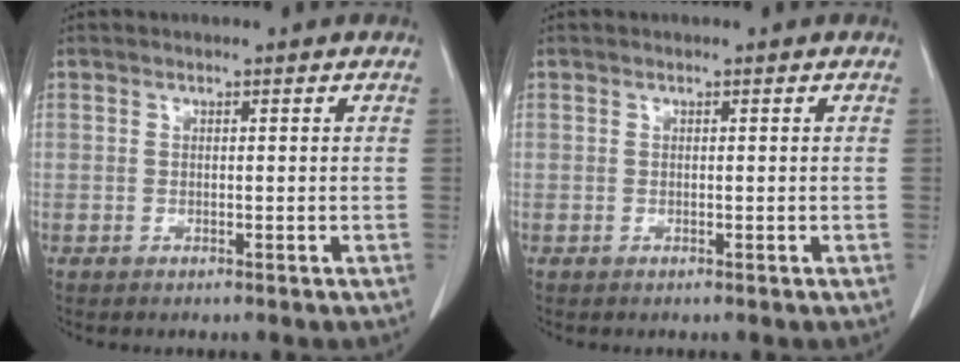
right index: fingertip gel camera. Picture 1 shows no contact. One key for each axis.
{"total": 0.0}